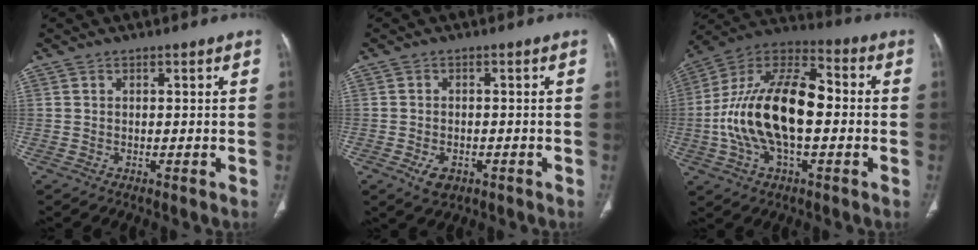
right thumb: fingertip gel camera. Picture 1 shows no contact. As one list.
[{"total": 3.8, "force": [-1.7, 2.4, 2.4], "torque": [-0.039, 0.004, -0.022]}, {"total": 21.5, "force": [-1.7, 10.8, 18.5], "torque": [-0.344, 0.038, -0.033]}]